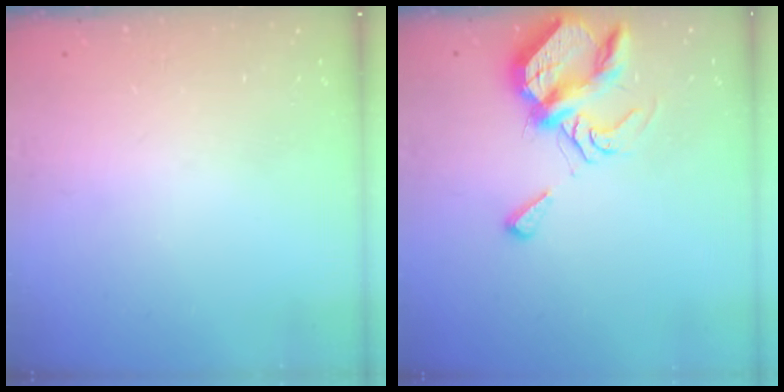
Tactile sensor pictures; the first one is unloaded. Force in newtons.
{"total": 8.0, "press": 8.0, "slide": 0.9}